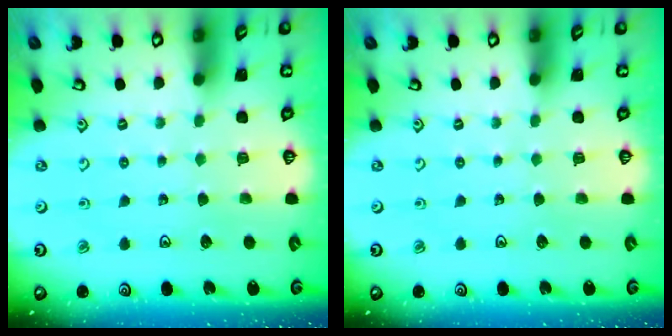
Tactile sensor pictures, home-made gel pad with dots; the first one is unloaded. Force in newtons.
{"total": 0.0}